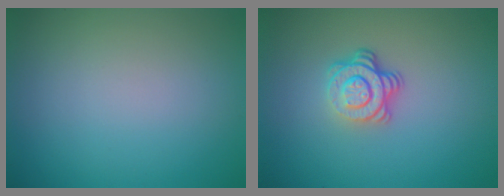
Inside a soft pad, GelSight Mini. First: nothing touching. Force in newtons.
{"total": 3.9, "press": 2.7, "slide": 2.8}